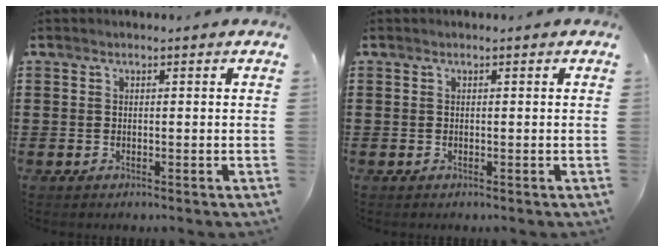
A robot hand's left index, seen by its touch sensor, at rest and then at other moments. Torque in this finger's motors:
{"motor_torque": [0.02, 0.02, 0.01, -0.01]}